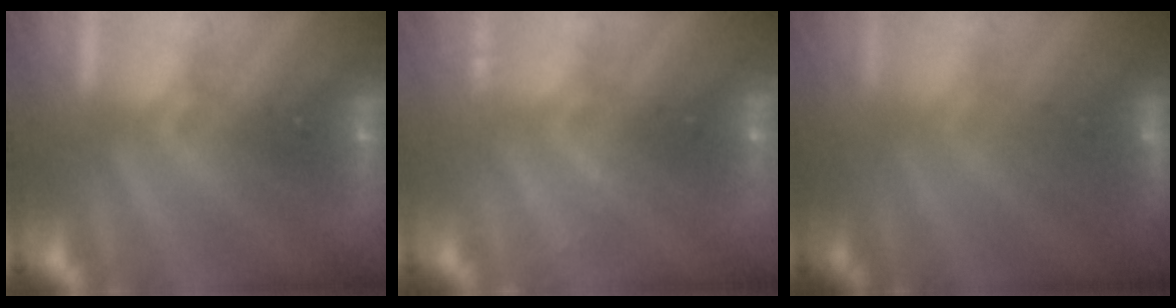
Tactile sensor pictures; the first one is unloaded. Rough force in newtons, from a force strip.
{"total": 2.0}
{"total": 2.9}